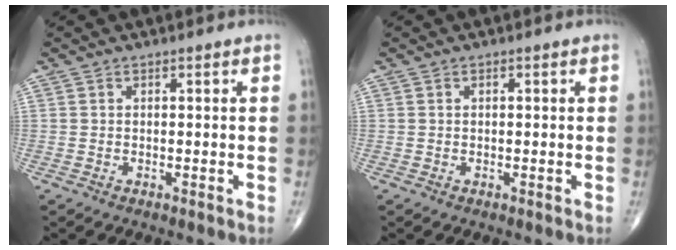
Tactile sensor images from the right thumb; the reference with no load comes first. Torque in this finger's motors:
{"motor_torque": [-0.36, -0.43, -0.12, -0.06, 0.02]}